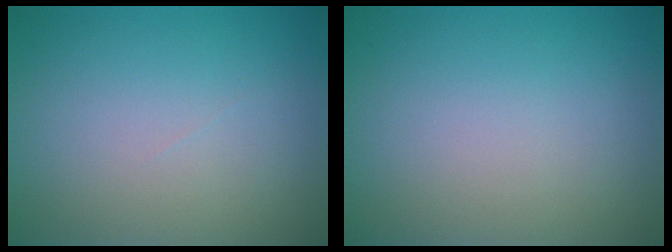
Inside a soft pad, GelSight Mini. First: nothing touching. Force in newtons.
{"total": 0.0}